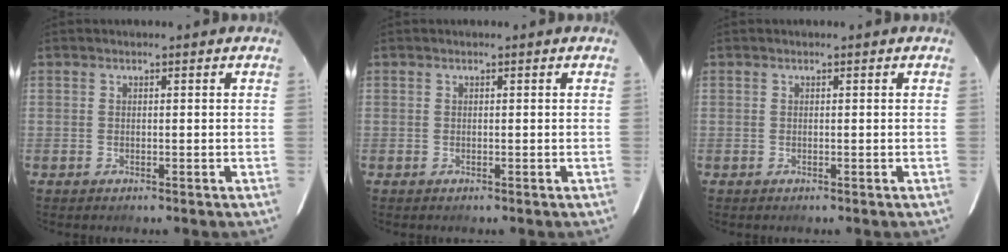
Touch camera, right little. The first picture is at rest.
{"total": 0.0}
{"total": 0.0}